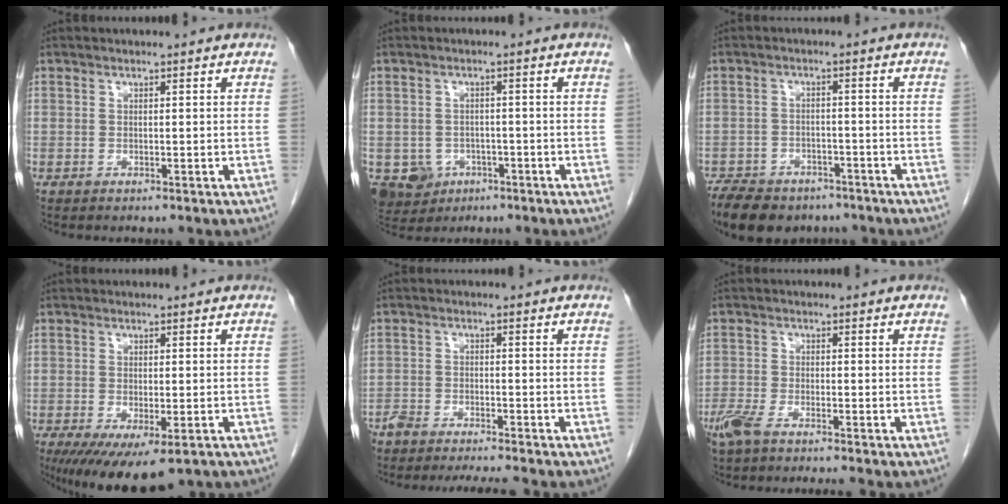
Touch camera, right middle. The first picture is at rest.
{"total": 6.5, "force": [-3.2, 5.4, 1.7], "torque": [-0.038, 0.003, -0.042]}
{"total": 11.7, "force": [-8.9, 5.9, 4.6], "torque": [-0.091, -0.003, -0.132]}
{"total": 10.9, "force": [-7.1, 3.4, 7.5], "torque": [-0.117, -0.027, -0.102]}
{"total": 7.8, "force": [-7.1, 0.2, 3.2], "torque": [-0.045, -0.008, -0.114]}
{"total": 5.5, "force": [-4.5, 0.3, 3.2], "torque": [-0.061, -0.014, -0.083]}